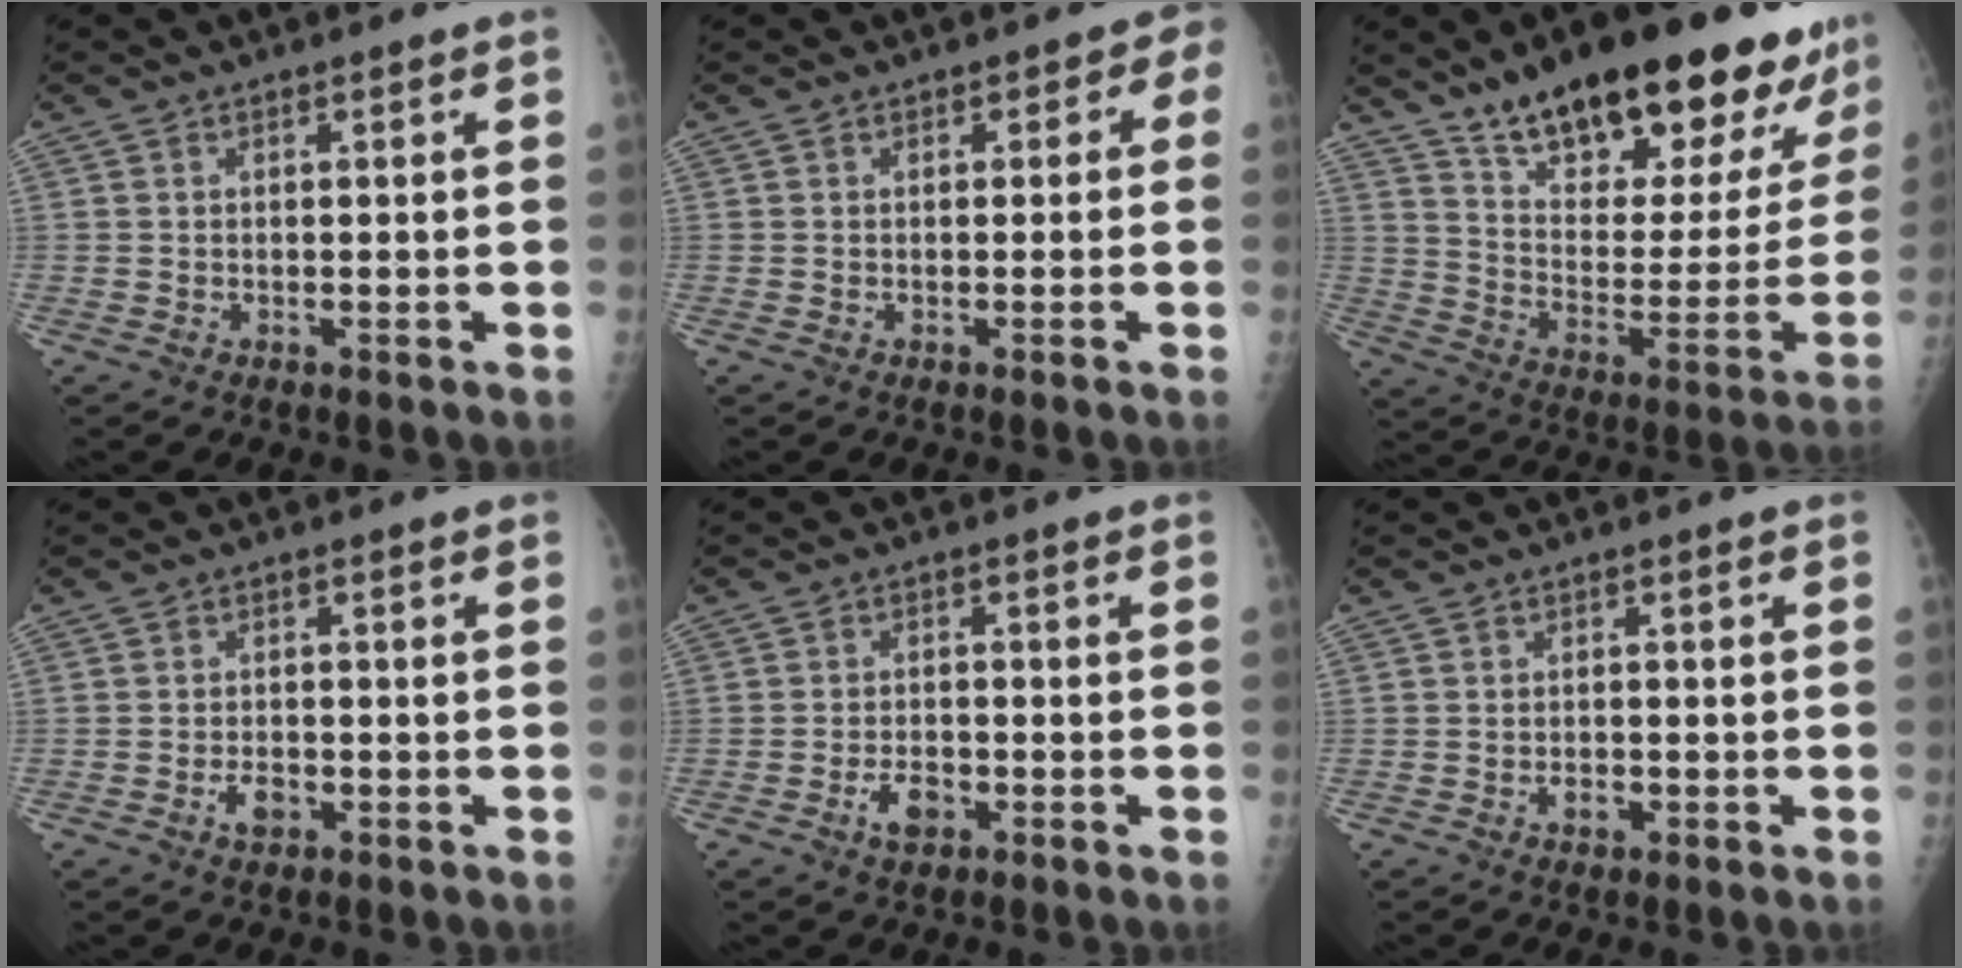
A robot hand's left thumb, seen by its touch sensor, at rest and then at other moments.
{"total": 2.2, "force": [0.1, 1.7, 1.3], "torque": [0.008, 0.008, -0.007]}
{"total": 28.9, "force": [20.4, 9.5, 18.1], "torque": [-0.231, -0.075, 0.312]}
{"total": 2.8, "force": [-1.3, 1.7, 1.8], "torque": [-0.028, 0.005, -0.021]}
{"total": 3.9, "force": [-1.9, 2.3, 2.5], "torque": [-0.038, 0.010, -0.033]}
{"total": 1.9, "force": [-0.8, 1.2, 1.1], "torque": [-0.013, 0.005, -0.012]}